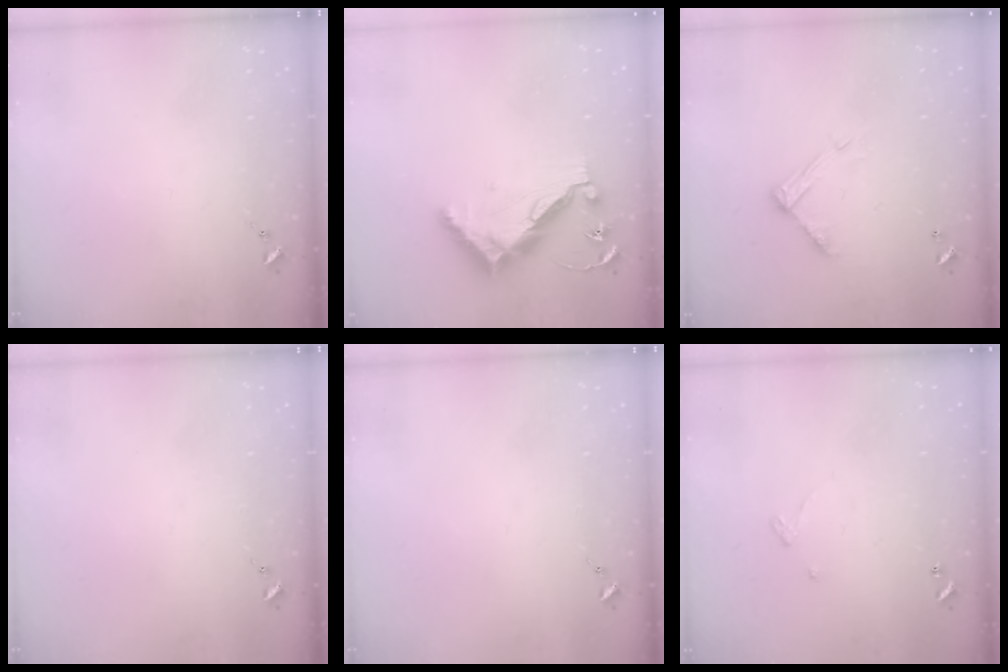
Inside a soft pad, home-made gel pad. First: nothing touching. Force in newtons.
{"total": 13.0, "press": 13.0, "slide": 0.6}
{"total": 9.2, "press": 9.2, "slide": 0.1}
{"total": 0.0}
{"total": 0.0}
{"total": 2.6, "press": 2.6, "slide": 0.2}